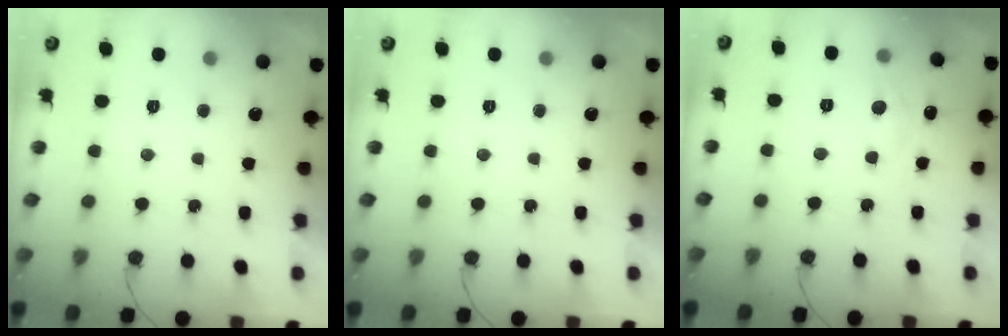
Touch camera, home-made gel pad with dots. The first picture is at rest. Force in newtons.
{"total": 0.0}
{"total": 5.6, "press": 5.6, "slide": 0.8}